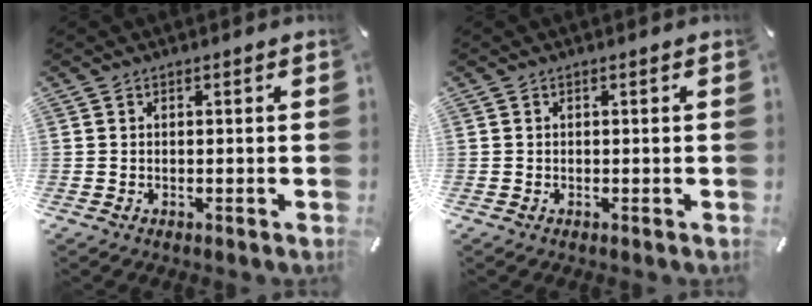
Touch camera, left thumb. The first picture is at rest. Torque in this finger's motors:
{"motor_torque": [0.00, 0.00, 0.00, 0.00, 0.00]}